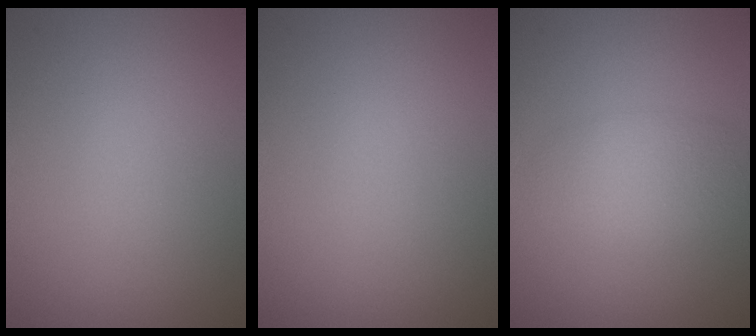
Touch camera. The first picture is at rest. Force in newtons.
{"total": 0.0}
{"total": 2.7, "press": 2.7, "slide": 0.1}